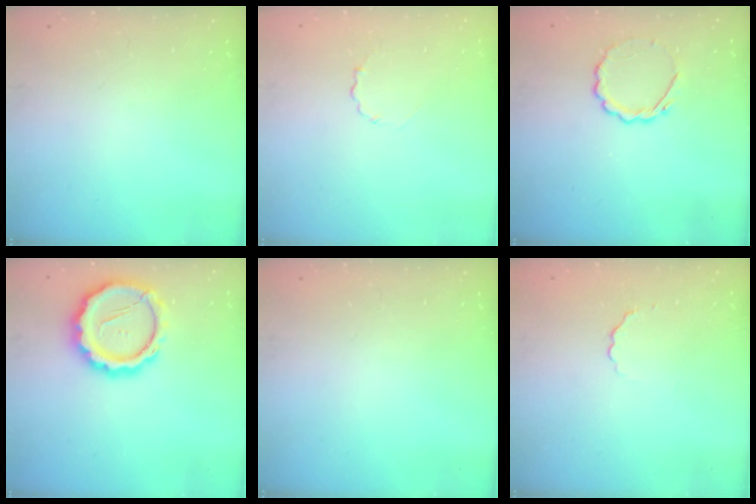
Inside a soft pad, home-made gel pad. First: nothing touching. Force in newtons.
{"total": 2.1, "press": 1.9, "slide": 0.9}
{"total": 4.9, "press": 4.6, "slide": 1.5}
{"total": 16.6, "press": 16.4, "slide": 3.0}
{"total": 0.0}
{"total": 1.9, "press": 1.7, "slide": 0.8}